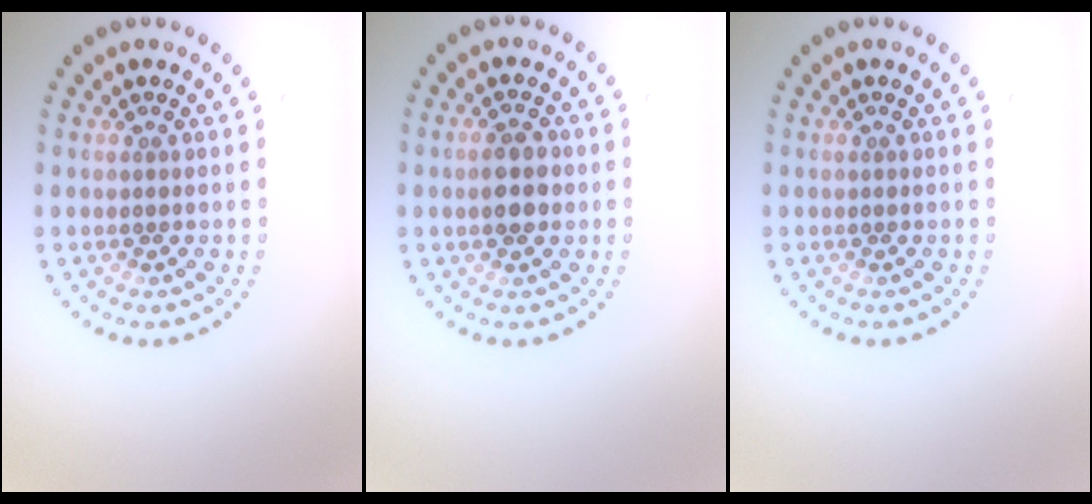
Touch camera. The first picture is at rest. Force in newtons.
{"total": 2.7, "press": 2.7, "slide": 0.1}
{"total": 0.0}